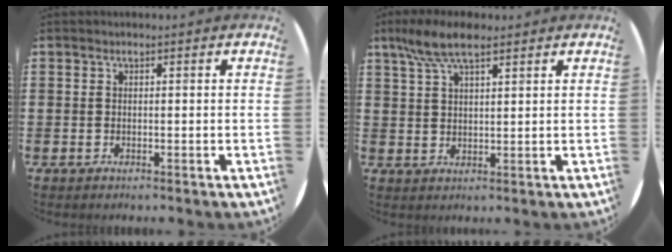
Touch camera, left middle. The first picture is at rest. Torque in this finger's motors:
{"motor_torque": [1.16, -0.83, 0.19, 0.14]}